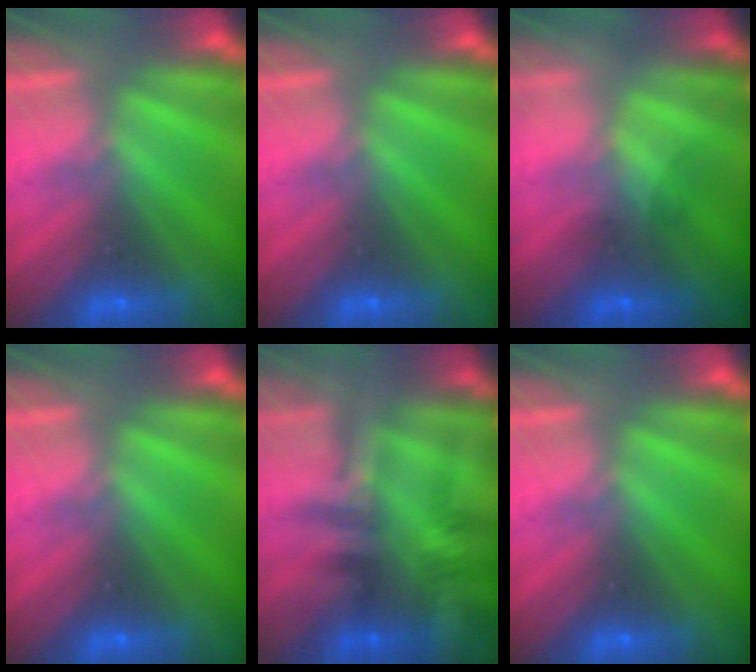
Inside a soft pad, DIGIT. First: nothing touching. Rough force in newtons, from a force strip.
{"total": 0.0}
{"total": 1.6}
{"total": 0.0}
{"total": 2.4}
{"total": 0.0}